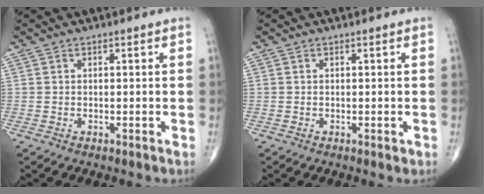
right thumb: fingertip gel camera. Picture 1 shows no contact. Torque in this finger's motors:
{"motor_torque": [-0.19, -0.03, 0.11, 0.05, -0.01]}